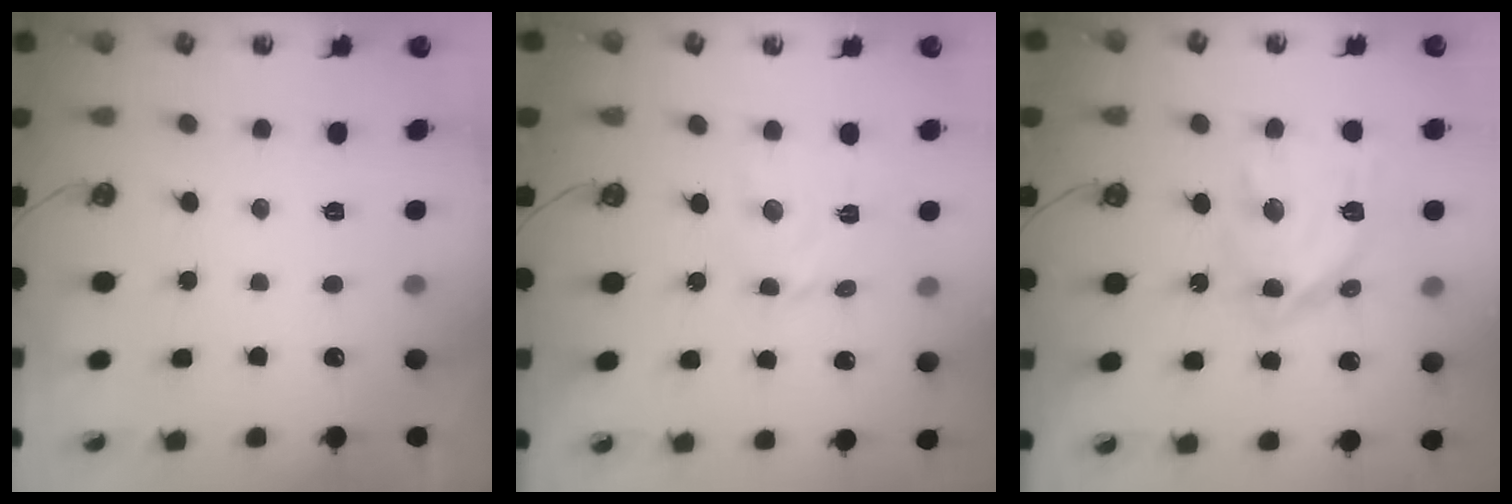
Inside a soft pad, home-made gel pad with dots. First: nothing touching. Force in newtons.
{"total": 8.4, "press": 8.4, "slide": 0.5}
{"total": 15.6, "press": 15.5, "slide": 1.3}